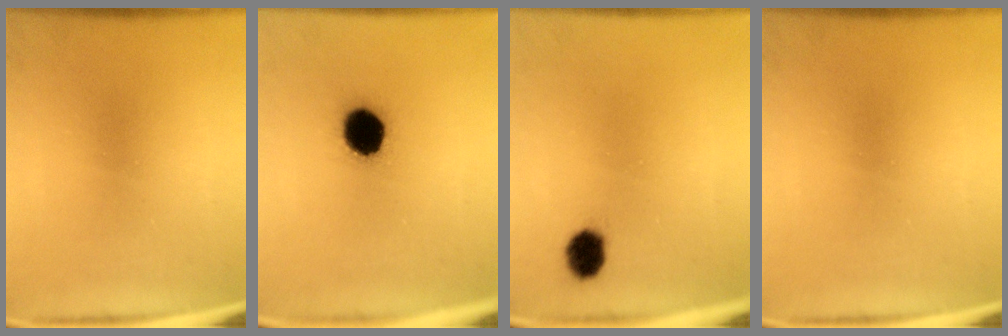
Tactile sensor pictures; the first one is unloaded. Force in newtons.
{"total": 12.8}
{"total": 5.0}
{"total": 0.0}